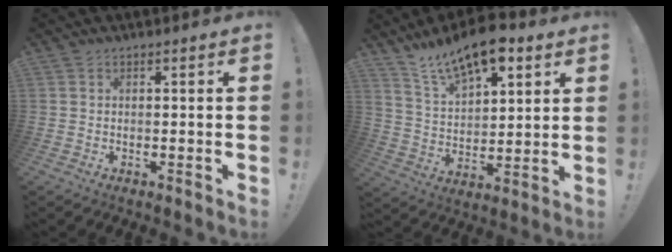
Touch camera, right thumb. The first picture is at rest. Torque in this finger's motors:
{"motor_torque": [0.40, 3.41, 0.72, 0.37, 0.15]}